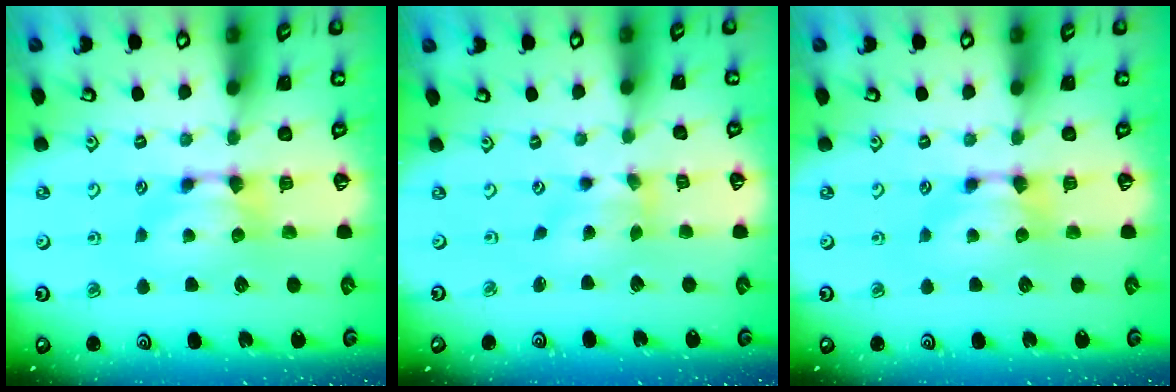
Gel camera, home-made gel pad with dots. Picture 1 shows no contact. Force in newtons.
{"total": 1.6, "press": 1.0, "slide": 1.3}
{"total": 0.0}